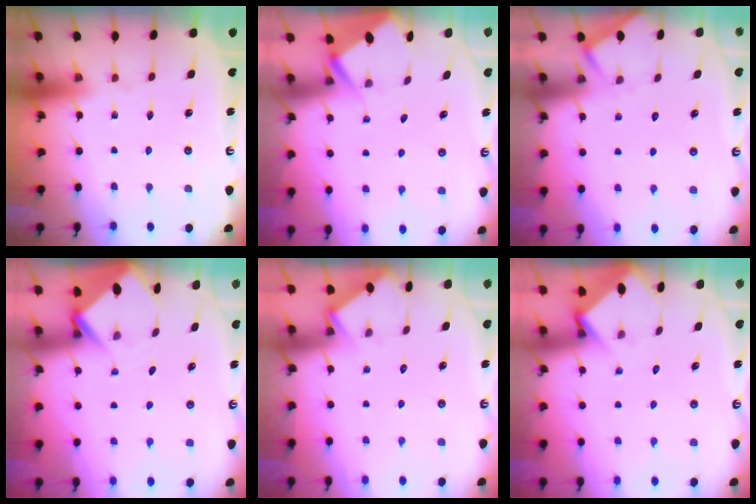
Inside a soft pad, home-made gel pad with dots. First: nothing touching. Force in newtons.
{"total": 2.9, "press": 2.9, "slide": 0.3}
{"total": 4.1, "press": 4.0, "slide": 0.5}
{"total": 3.6, "press": 3.6, "slide": 0.2}
{"total": 4.4, "press": 4.4, "slide": 0.5}
{"total": 3.8, "press": 3.8, "slide": 0.2}